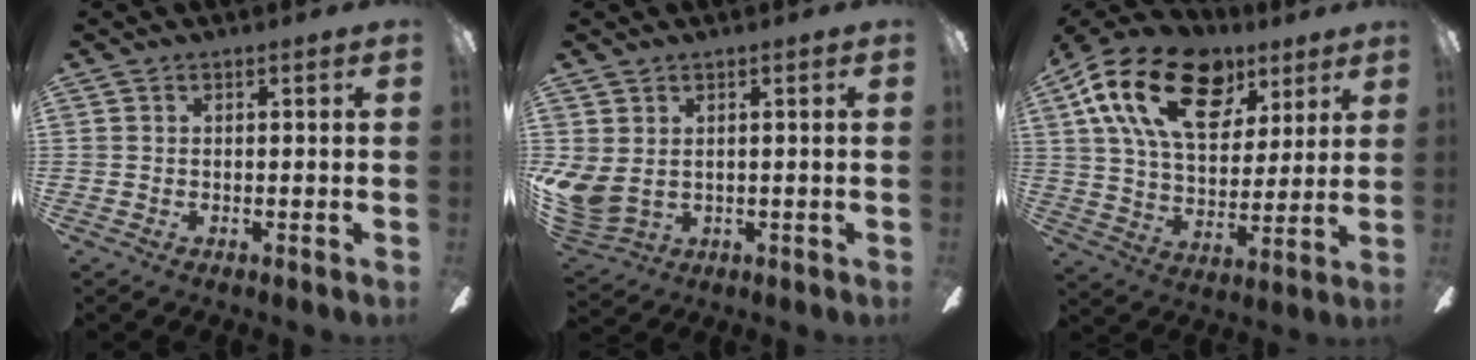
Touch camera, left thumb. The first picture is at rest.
{"total": 5.9, "force": [1.8, 4.4, 3.5], "torque": [-0.085, -0.015, 0.037]}
{"total": 22.6, "force": [11.2, 13.4, 14.3], "torque": [-0.249, -0.039, 0.197]}